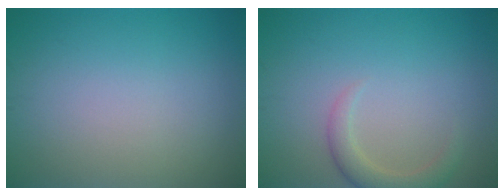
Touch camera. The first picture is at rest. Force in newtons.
{"total": 2.4, "press": 2.3, "slide": 0.3}